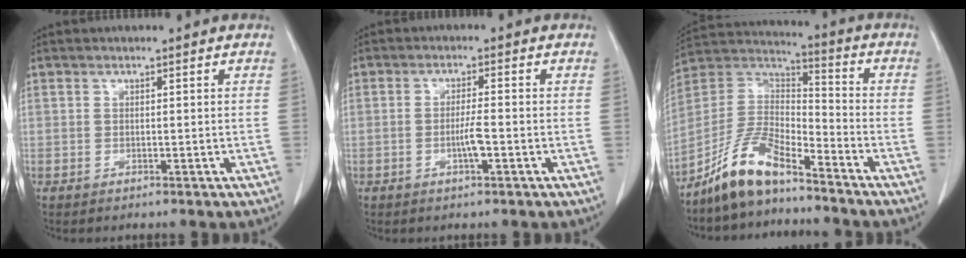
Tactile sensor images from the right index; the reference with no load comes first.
{"total": 3.2, "force": [-1.0, 0.1, 3.0], "torque": [-0.057, -0.002, -0.020]}
{"total": 10.8, "force": [-8.5, 2.6, 6.1], "torque": [-0.137, 0.018, -0.166]}